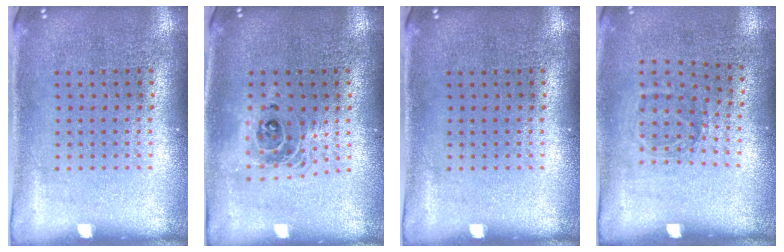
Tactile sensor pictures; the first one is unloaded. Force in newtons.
{"total": 1.5, "press": 1.3, "slide": 0.9}
{"total": 0.0}
{"total": 1.1, "press": 0.8, "slide": 0.7}